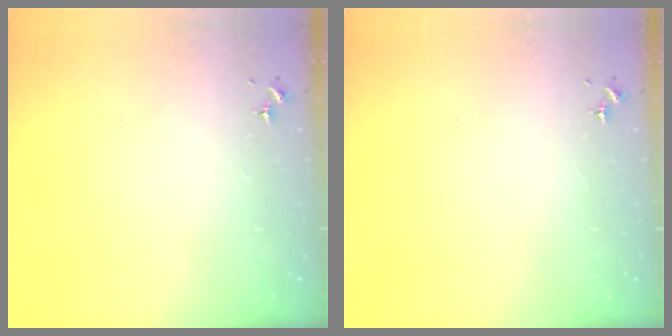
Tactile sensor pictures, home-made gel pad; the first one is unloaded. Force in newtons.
{"total": 0.0}